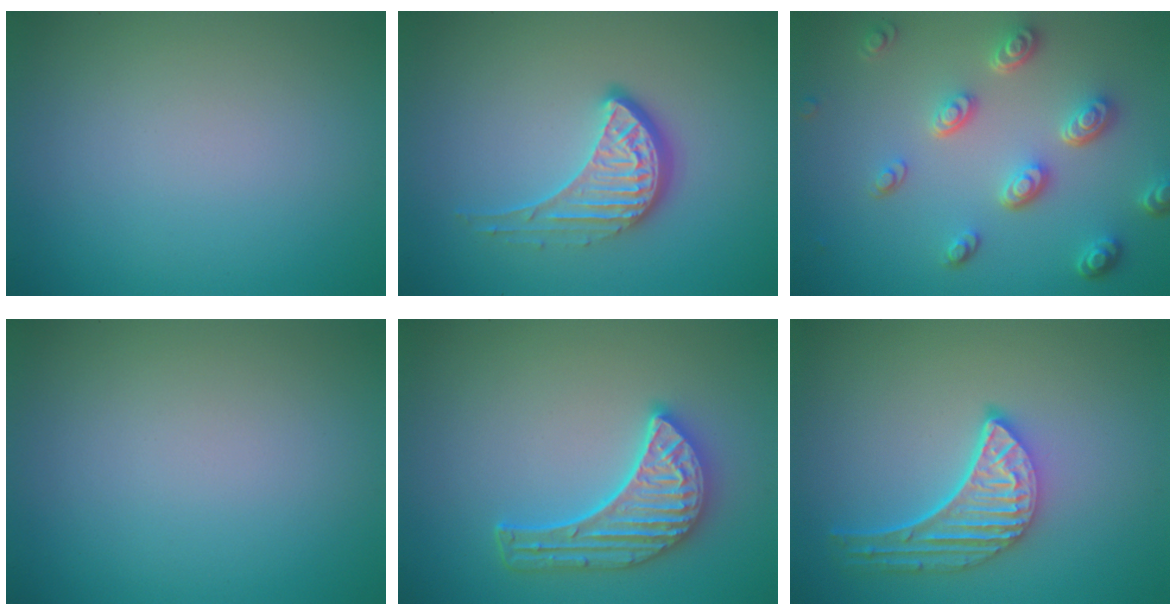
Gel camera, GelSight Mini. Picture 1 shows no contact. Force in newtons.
{"total": 4.1, "press": 3.0, "slide": 2.8}
{"total": 4.9, "press": 3.7, "slide": 3.2}
{"total": 0.0}
{"total": 5.0, "press": 4.3, "slide": 2.7}
{"total": 4.8, "press": 3.7, "slide": 3.0}